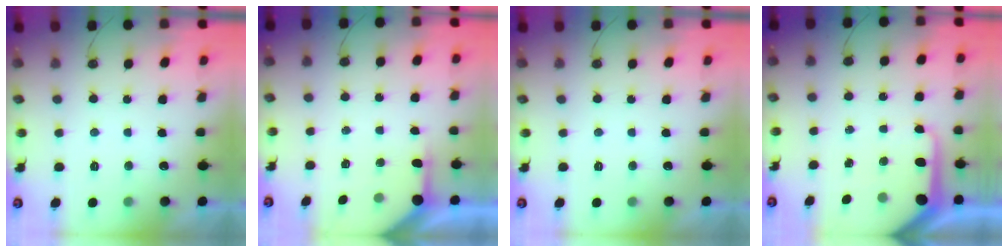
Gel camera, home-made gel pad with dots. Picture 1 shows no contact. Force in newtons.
{"total": 4.2, "press": 4.1, "slide": 0.4}
{"total": 0.0}
{"total": 9.7, "press": 9.7, "slide": 1.0}